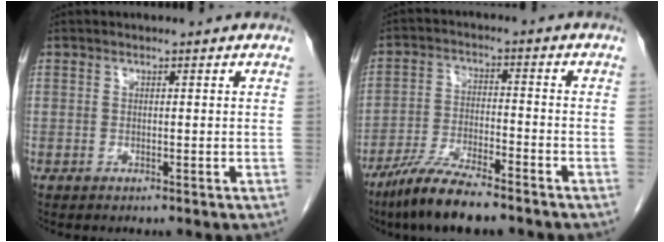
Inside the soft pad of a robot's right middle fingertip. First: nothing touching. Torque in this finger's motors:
{"motor_torque": [1.17, -0.97, 0.14, 0.13]}